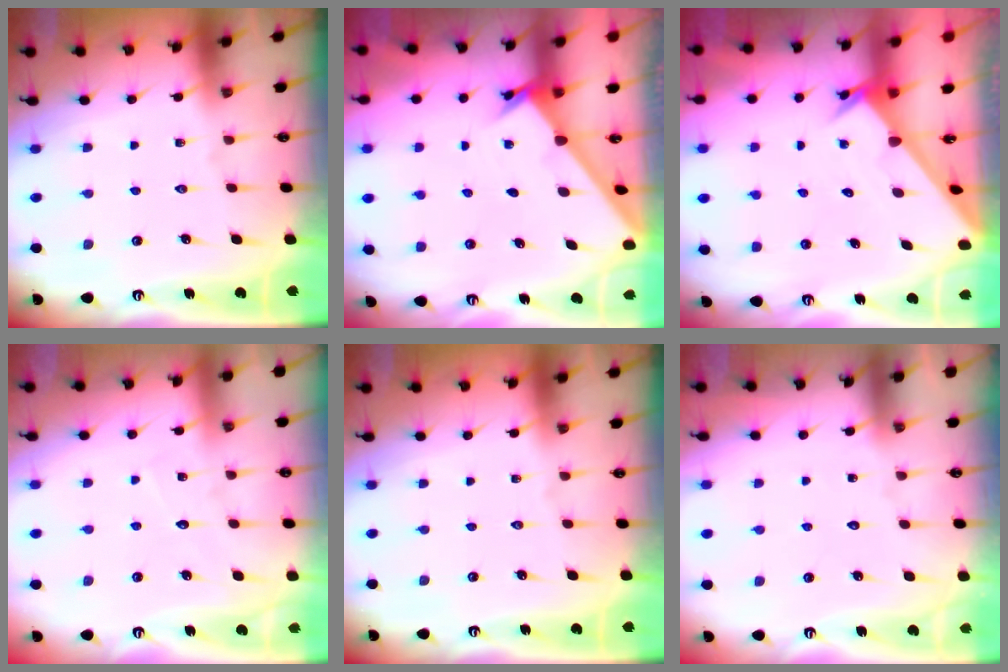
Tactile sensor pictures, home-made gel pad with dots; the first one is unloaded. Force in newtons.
{"total": 1.4, "press": 1.4, "slide": 0.1}
{"total": 2.0, "press": 2.0, "slide": 0.1}
{"total": 4.4, "press": 4.4, "slide": 0.4}
{"total": 0.0}
{"total": 4.7, "press": 4.6, "slide": 0.4}